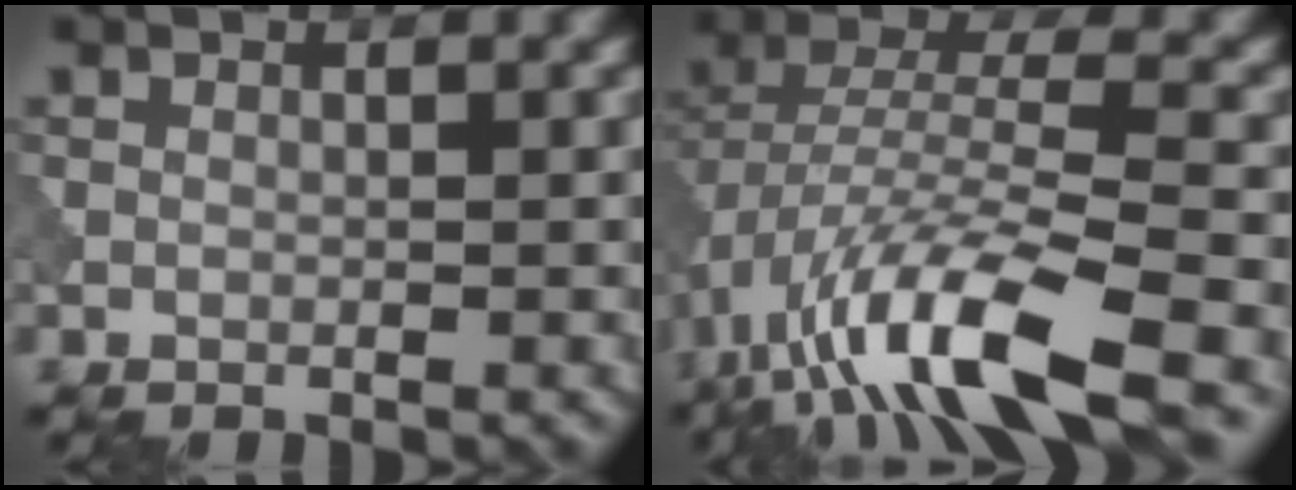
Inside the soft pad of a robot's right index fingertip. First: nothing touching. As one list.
[{"total": 11.7, "force": [-6.0, 3.7, 9.3], "torque": [-0.174, 0.001, -0.116]}]